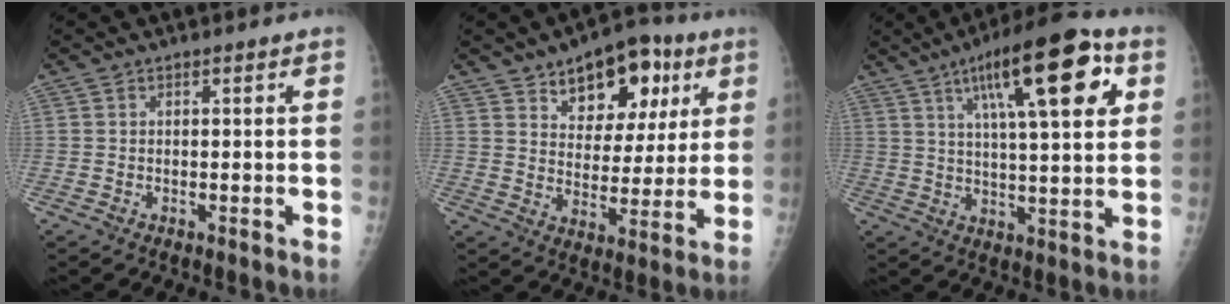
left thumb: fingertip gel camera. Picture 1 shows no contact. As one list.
[{"total": 15.4, "force": [7.8, 9.1, 9.6], "torque": [-0.082, -0.025, 0.117]}, {"total": 18.7, "force": [7.8, 5.3, 16.1], "torque": [-0.218, -0.011, 0.116]}]